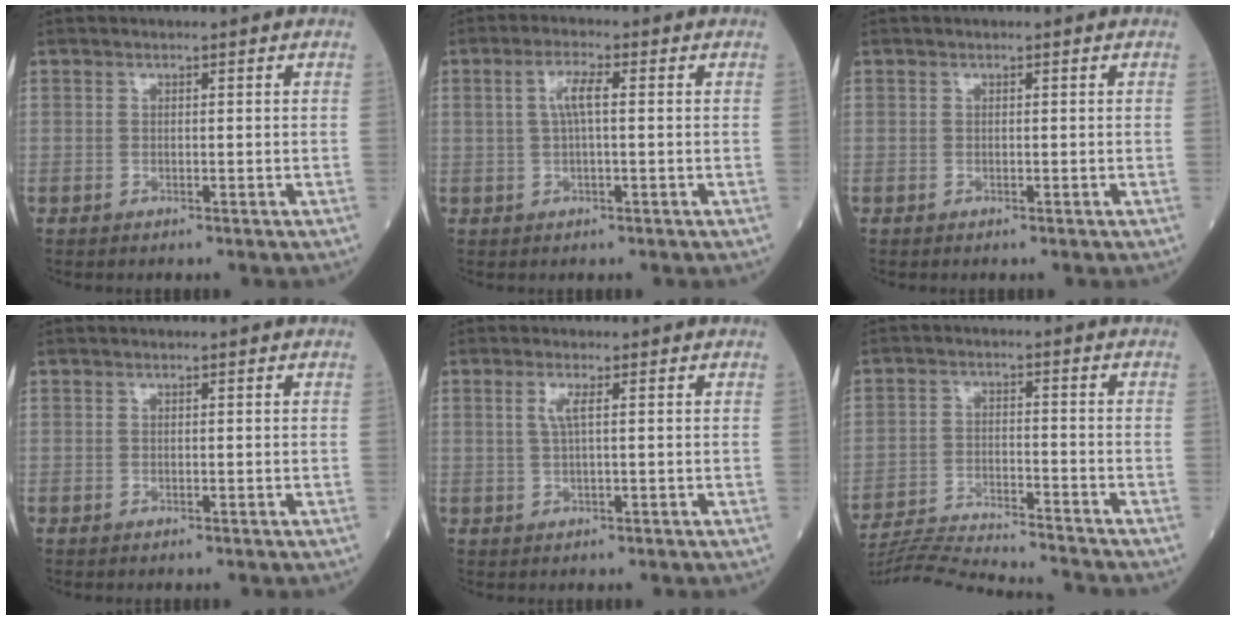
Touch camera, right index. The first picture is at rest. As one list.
[{"total": 3.7, "force": [0.6, 0.6, 3.6], "torque": [-0.074, 0.010, 0.012]}, {"total": 0.0}, {"total": 0.0}, {"total": 2.1, "force": [0.6, 0.0, 2.0], "torque": [-0.049, 0.003, 0.011]}, {"total": 16.0, "force": [-15.3, -1.0, 4.6], "torque": [-0.076, -0.020, -0.237]}]